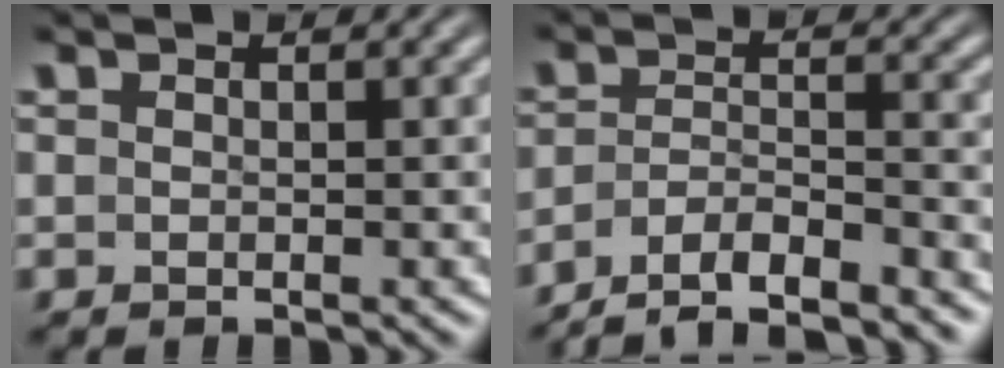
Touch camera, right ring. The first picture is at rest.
{"total": 8.1, "force": [-6.5, 3.8, 2.9], "torque": [-0.055, -0.029, -0.101]}